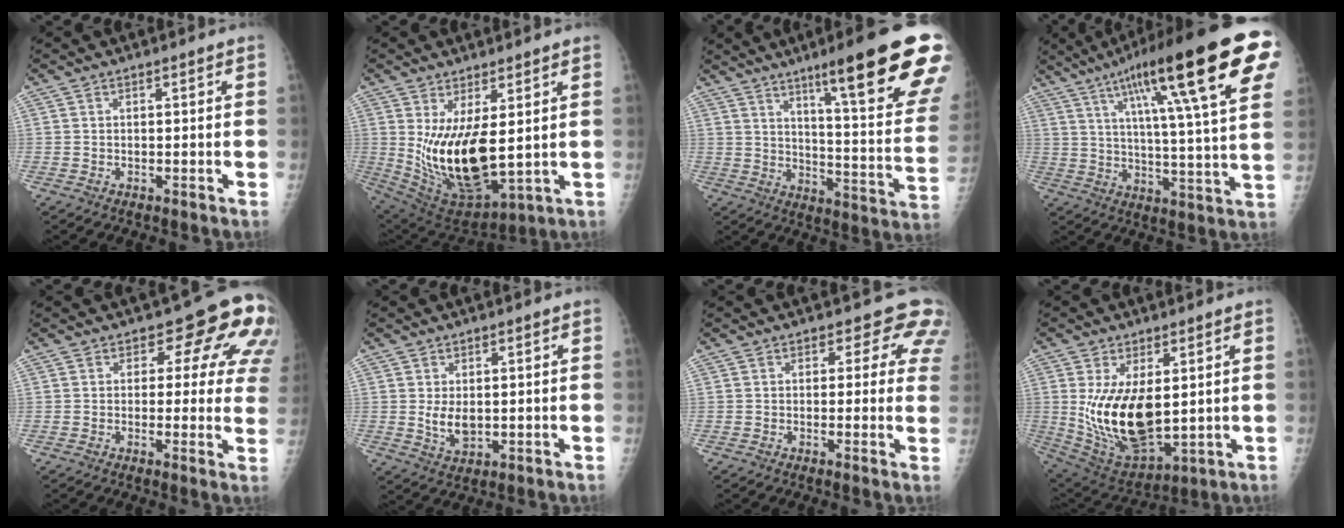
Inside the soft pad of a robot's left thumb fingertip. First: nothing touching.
{"total": 15.5, "force": [1.7, 6.7, 13.9], "torque": [-0.247, -0.037, 0.059]}
{"total": 25.0, "force": [14.9, 2.7, 19.9], "torque": [-0.242, -0.063, 0.212]}
{"total": 27.7, "force": [13.1, 4.6, 24.0], "torque": [-0.347, -0.007, 0.195]}
{"total": 11.3, "force": [5.9, 6.2, 7.3], "torque": [-0.036, -0.027, 0.047]}
{"total": 4.4, "force": [0.5, 2.7, 3.4], "torque": [-0.052, -0.013, 0.018]}
{"total": 7.1, "force": [5.5, 3.9, 2.2], "torque": [0.021, -0.022, 0.036]}
{"total": 16.1, "force": [1.7, 8.3, 13.7], "torque": [-0.237, -0.024, 0.058]}